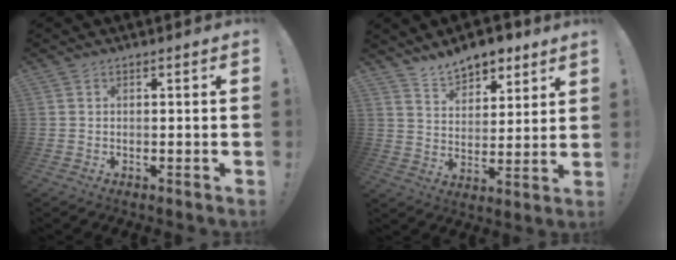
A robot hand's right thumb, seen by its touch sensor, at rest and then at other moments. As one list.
[{"total": 9.7, "force": [8.2, 4.2, 2.8], "torque": [-0.051, -0.054, 0.157]}]